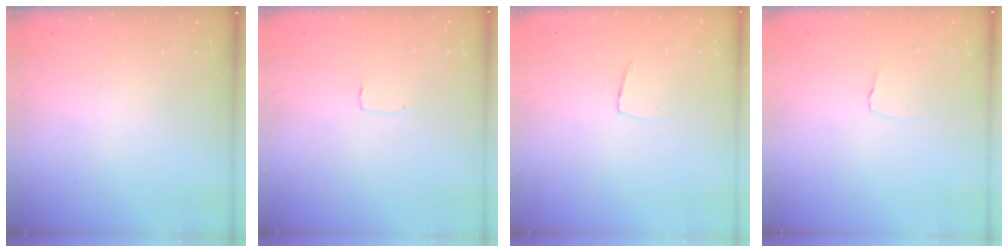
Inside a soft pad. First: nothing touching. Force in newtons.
{"total": 2.6, "press": 2.6, "slide": 0.2}
{"total": 3.8, "press": 3.7, "slide": 0.3}
{"total": 2.9, "press": 2.8, "slide": 0.3}